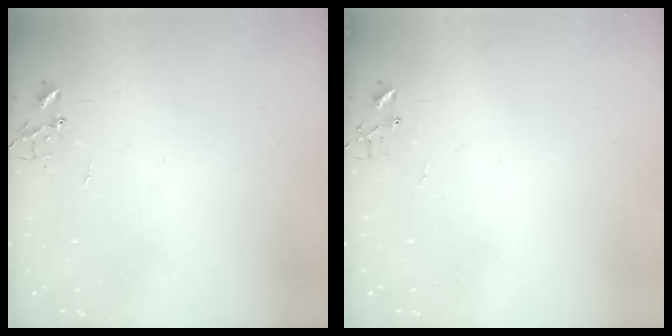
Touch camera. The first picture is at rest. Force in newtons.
{"total": 3.9, "press": 3.9, "slide": 0.4}